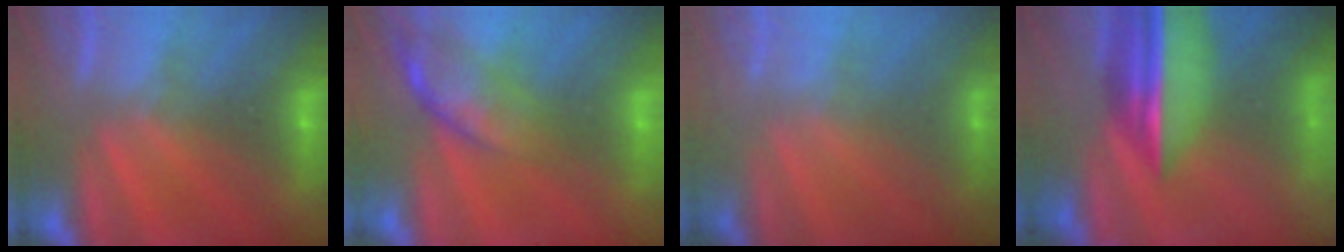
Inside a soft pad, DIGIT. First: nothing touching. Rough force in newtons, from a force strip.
{"total": 2.7}
{"total": 2.0}
{"total": 6.1}